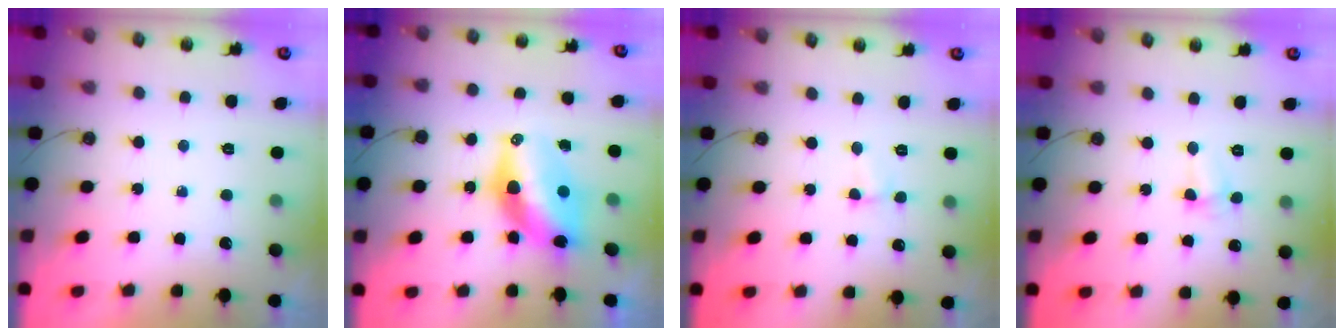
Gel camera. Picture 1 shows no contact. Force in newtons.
{"total": 13.7, "press": 13.2, "slide": 3.8}
{"total": 1.1, "press": 1.0, "slide": 0.3}
{"total": 2.5, "press": 2.4, "slide": 0.5}